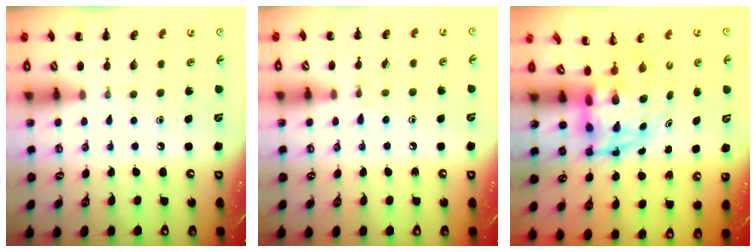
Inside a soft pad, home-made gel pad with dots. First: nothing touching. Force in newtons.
{"total": 6.1, "press": 5.9, "slide": 1.8}
{"total": 3.9, "press": 3.6, "slide": 1.4}